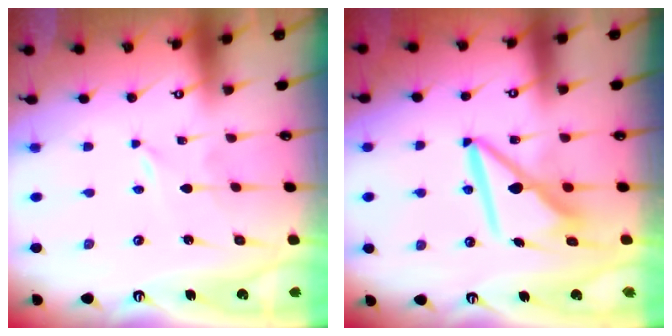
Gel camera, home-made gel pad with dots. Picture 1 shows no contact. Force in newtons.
{"total": 9.7, "press": 9.7, "slide": 1.0}